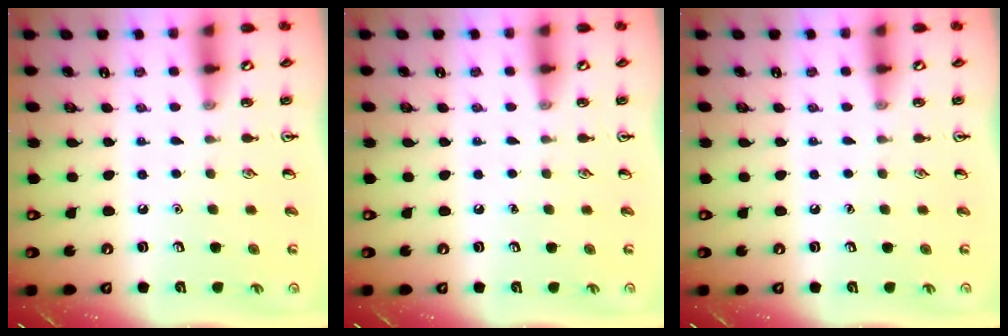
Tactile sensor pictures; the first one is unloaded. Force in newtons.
{"total": 0.0}
{"total": 0.0}